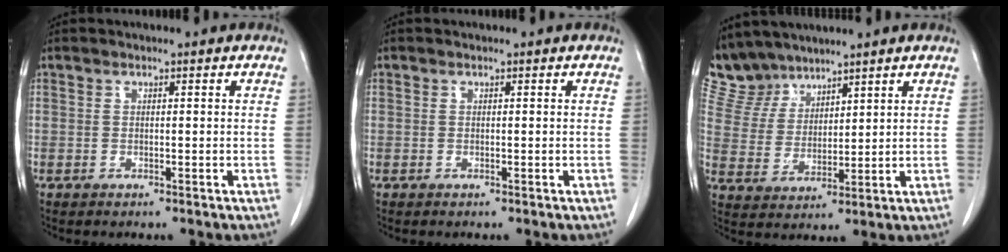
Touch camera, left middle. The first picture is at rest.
{"total": 0.0}
{"total": 7.4, "force": [6.9, 2.8, 0.2], "torque": [-0.014, 0.009, 0.153]}